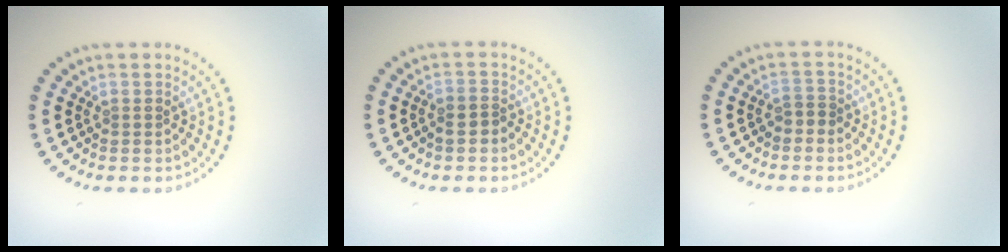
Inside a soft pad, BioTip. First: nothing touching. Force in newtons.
{"total": 1.6, "press": 1.4, "slide": 0.6}
{"total": 1.2, "press": 1.1, "slide": 0.6}